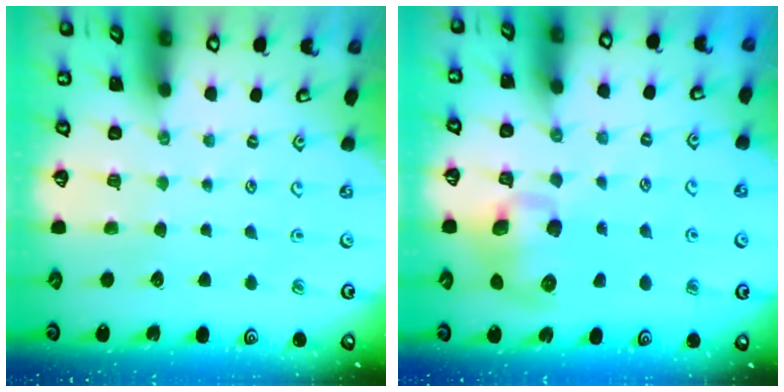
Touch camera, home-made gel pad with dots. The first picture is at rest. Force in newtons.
{"total": 9.4, "press": 9.3, "slide": 1.8}